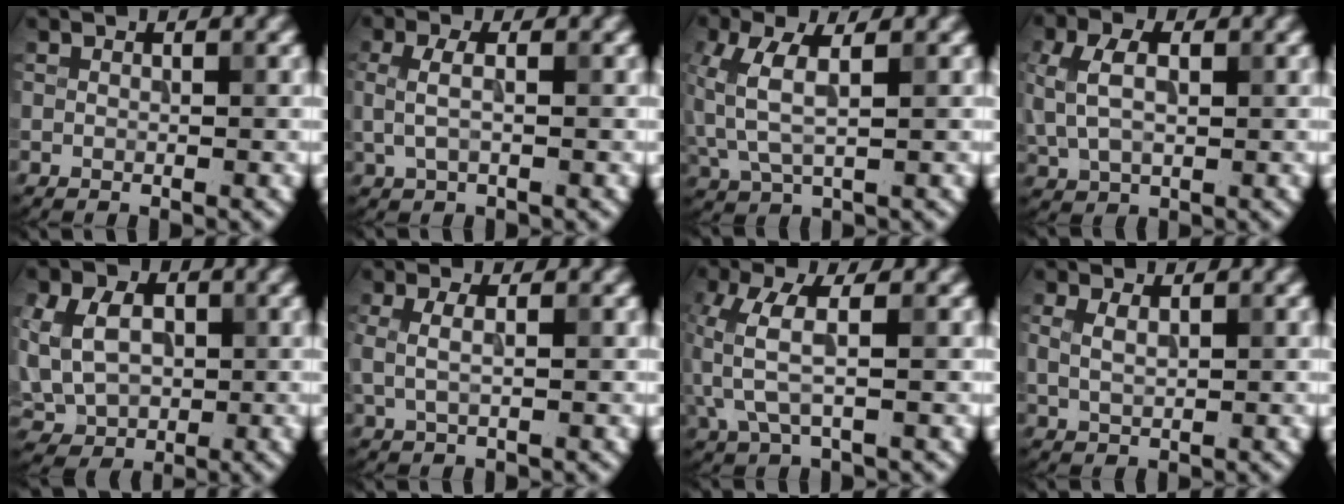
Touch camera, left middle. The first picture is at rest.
{"total": 2.0, "force": [0.1, 0.8, 1.8], "torque": [-0.043, 0.001, 0.002]}
{"total": 4.3, "force": [0.6, 2.0, 3.8], "torque": [-0.103, 0.005, 0.012]}
{"total": 4.6, "force": [0.8, 3.0, 3.4], "torque": [-0.083, 0.005, 0.016]}
{"total": 8.7, "force": [1.1, 6.6, 5.5], "torque": [-0.136, 0.018, 0.012]}
{"total": 1.7, "force": [0.3, 0.5, 1.6], "torque": [-0.035, 0.000, 0.007]}
{"total": 4.6, "force": [-0.1, 1.8, 4.2], "torque": [-0.117, 0.005, -0.004]}
{"total": 1.8, "force": [0.7, 0.9, 1.4], "torque": [-0.032, -0.001, 0.018]}